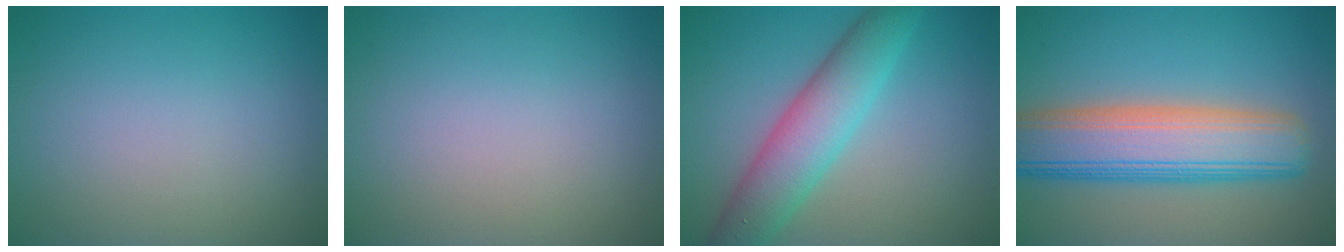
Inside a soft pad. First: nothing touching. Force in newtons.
{"total": 0.0}
{"total": 6.1, "press": 6.1, "slide": 0.1}
{"total": 9.4, "press": 9.4, "slide": 0.6}